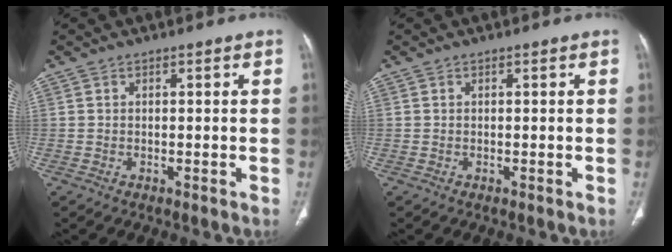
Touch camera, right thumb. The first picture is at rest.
{"total": 0.0}